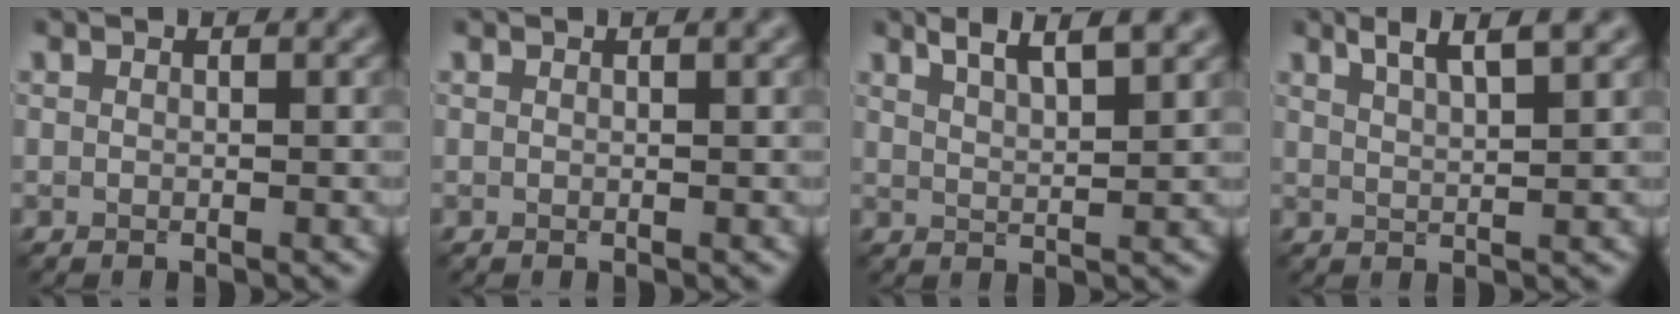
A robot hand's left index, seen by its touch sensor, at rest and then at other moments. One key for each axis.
{"total": 0.7, "fx": 0.4, "fy": 0.1, "fz": 0.5, "tx": -0.004, "ty": 0.002, "tz": 0.005}
{"total": 5.2, "fx": 3.7, "fy": 1.5, "fz": 3.4, "tx": -0.027, "ty": 0.023, "tz": 0.033}
{"total": 4.5, "fx": 3.0, "fy": 1.0, "fz": 3.2, "tx": -0.034, "ty": 0.017, "tz": 0.034}